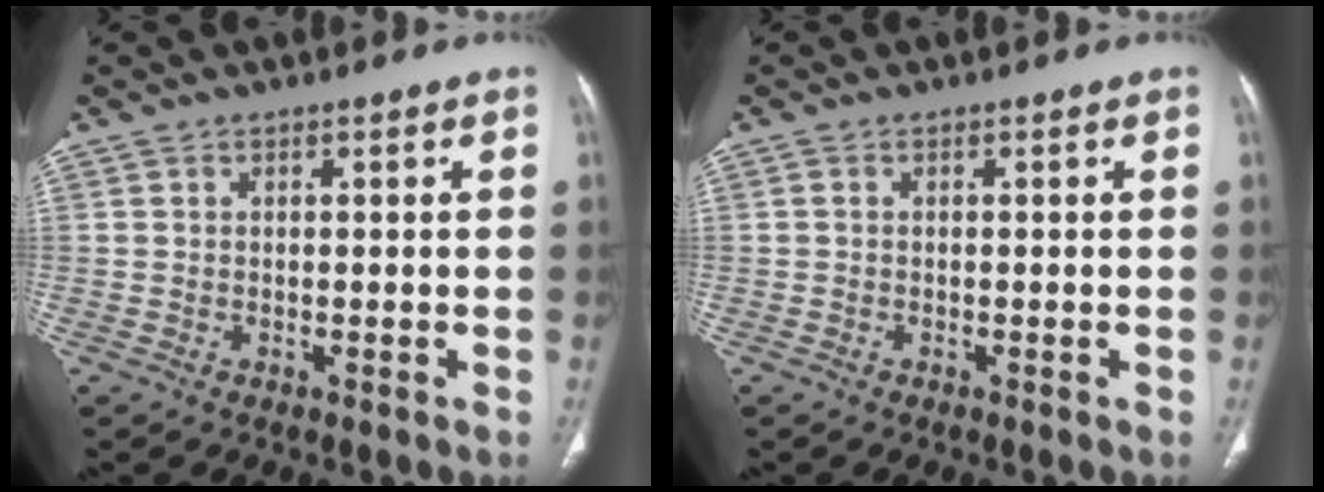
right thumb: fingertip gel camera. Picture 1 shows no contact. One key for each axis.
{"total": 0.0}